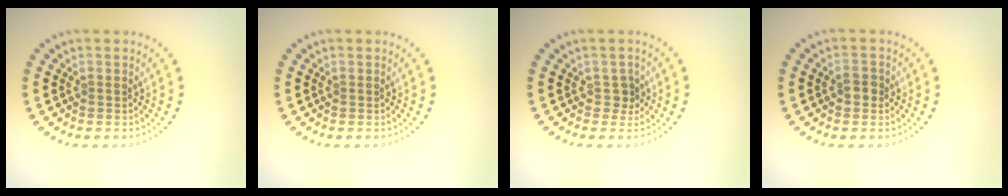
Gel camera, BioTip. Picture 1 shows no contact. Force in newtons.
{"total": 0.0}
{"total": 1.2, "press": 0.9, "slide": 0.7}
{"total": 1.4, "press": 1.3, "slide": 0.3}